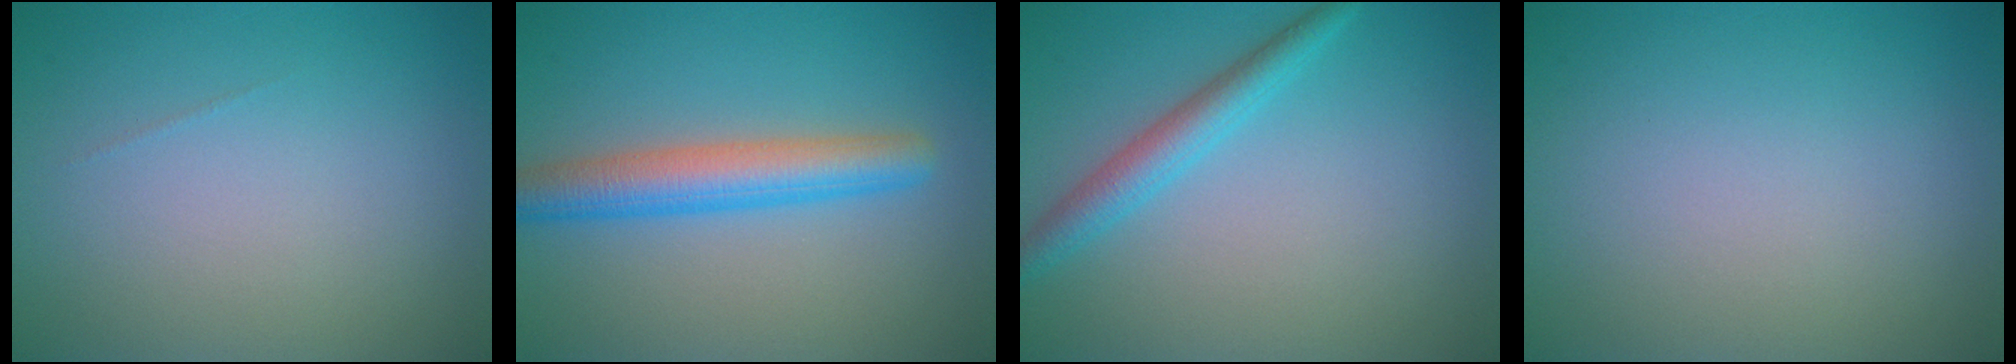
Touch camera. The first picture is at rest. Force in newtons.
{"total": 4.7, "press": 4.7, "slide": 0.2}
{"total": 2.9, "press": 2.9, "slide": 0.1}
{"total": 0.0}